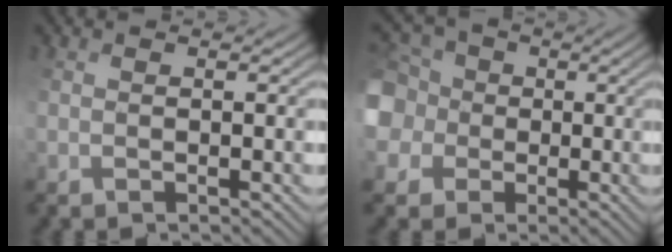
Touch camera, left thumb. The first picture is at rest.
{"total": 8.9, "force": [0.2, 8.3, 3.2], "torque": [-0.135, -0.004, -0.010]}